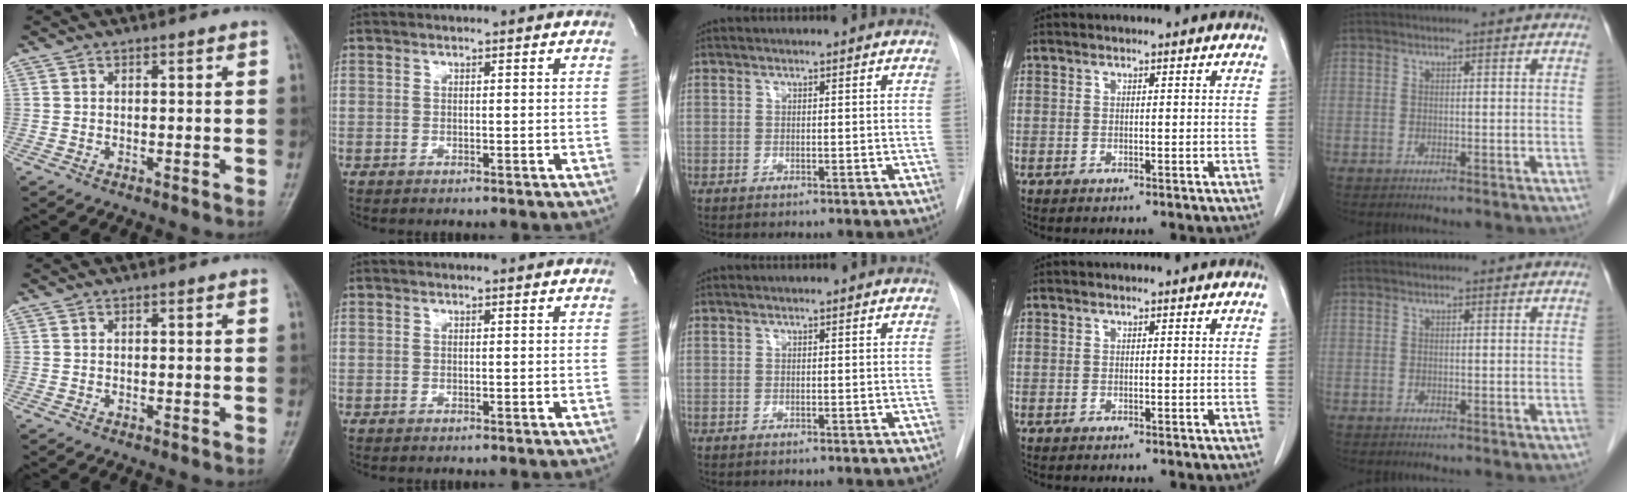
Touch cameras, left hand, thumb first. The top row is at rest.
{}